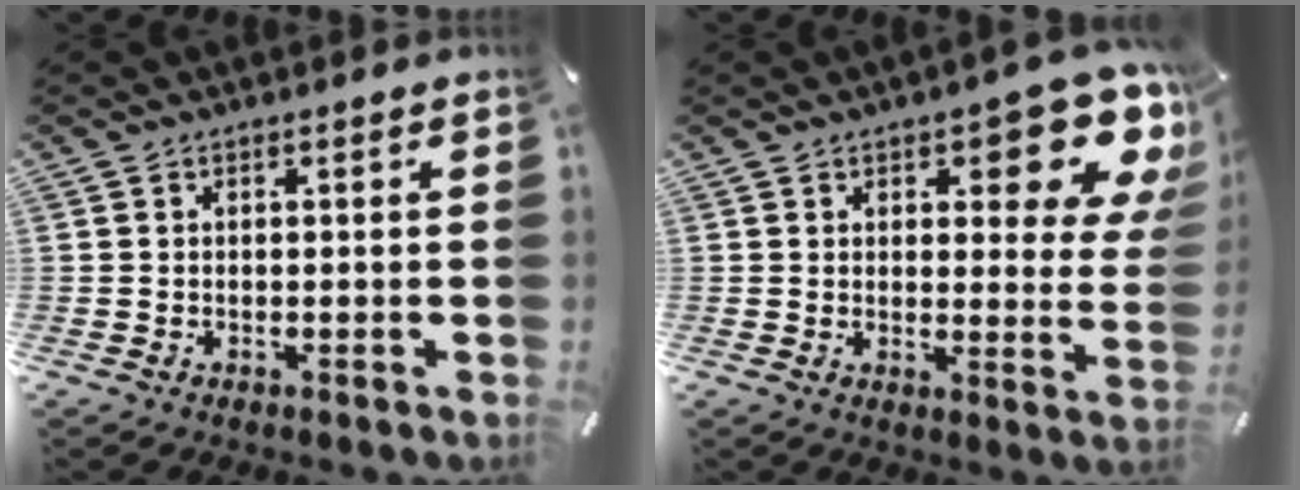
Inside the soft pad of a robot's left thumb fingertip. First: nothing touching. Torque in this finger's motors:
{"motor_torque": [1.86, 0.53, 0.68, 0.15, 0.14]}